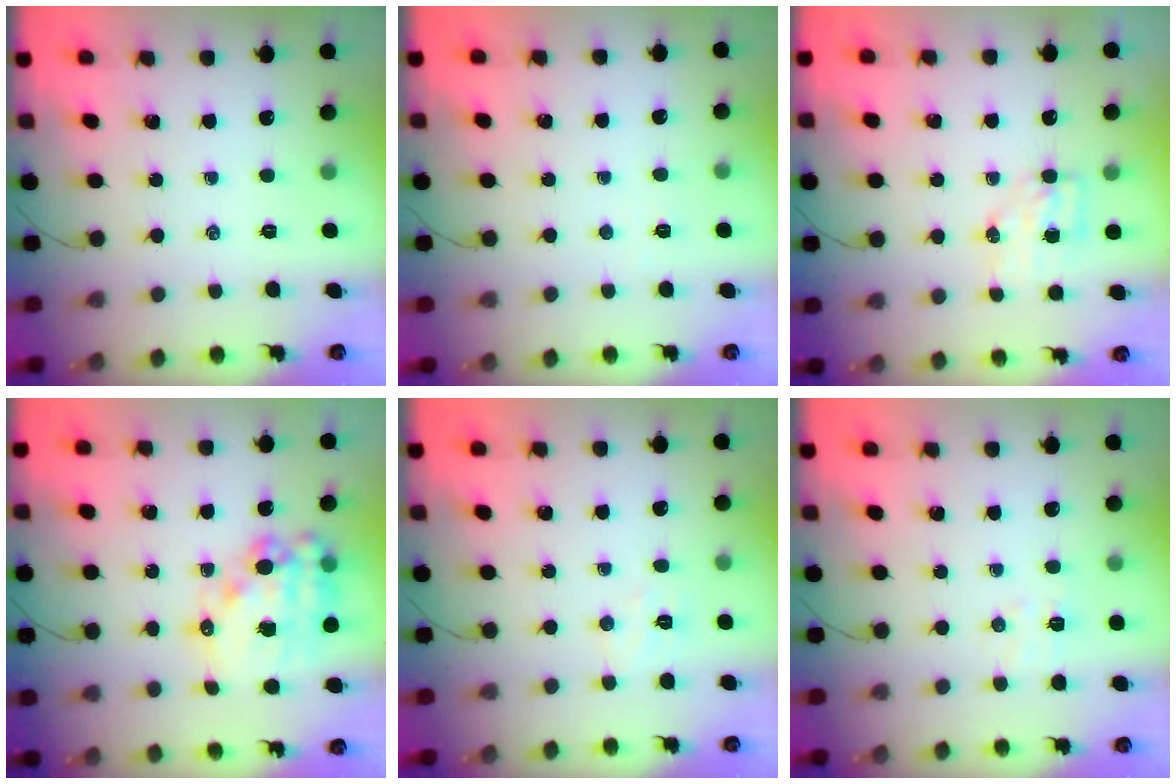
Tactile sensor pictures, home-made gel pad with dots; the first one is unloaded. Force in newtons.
{"total": 1.8, "press": 1.7, "slide": 0.5}
{"total": 4.9, "press": 4.8, "slide": 0.7}
{"total": 18.0, "press": 17.5, "slide": 3.8}
{"total": 5.6, "press": 5.5, "slide": 1.0}
{"total": 5.2, "press": 5.0, "slide": 1.1}